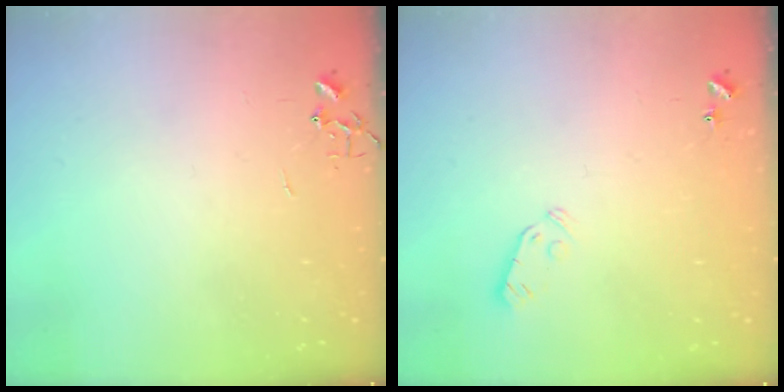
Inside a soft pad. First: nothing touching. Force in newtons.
{"total": 3.9, "press": 3.8, "slide": 0.9}